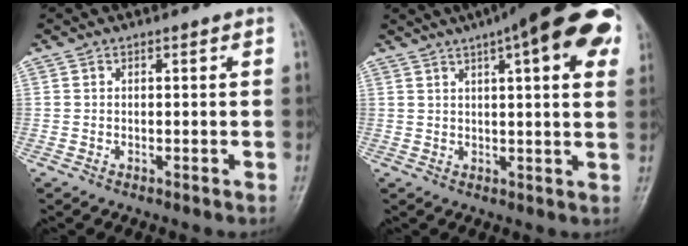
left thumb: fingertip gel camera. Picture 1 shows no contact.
{"total": 20.4, "force": [9.6, 5.4, 17.2], "torque": [-0.229, 0.015, 0.125]}